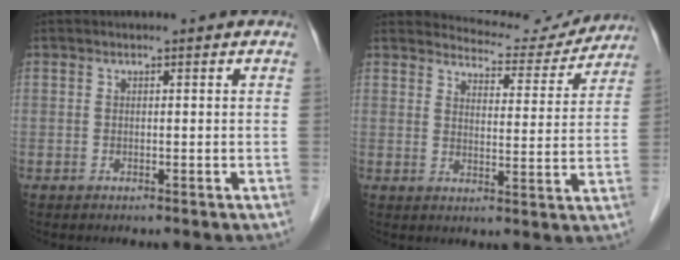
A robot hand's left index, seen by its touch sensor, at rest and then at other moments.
{"total": 10.7, "force": [10.5, 2.1, 0.5], "torque": [-0.001, -0.010, 0.126]}